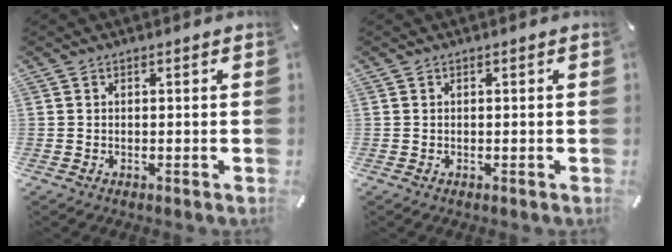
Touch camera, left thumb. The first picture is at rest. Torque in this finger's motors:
{"motor_torque": [0.00, 0.00, 0.00, 0.00, 0.00]}